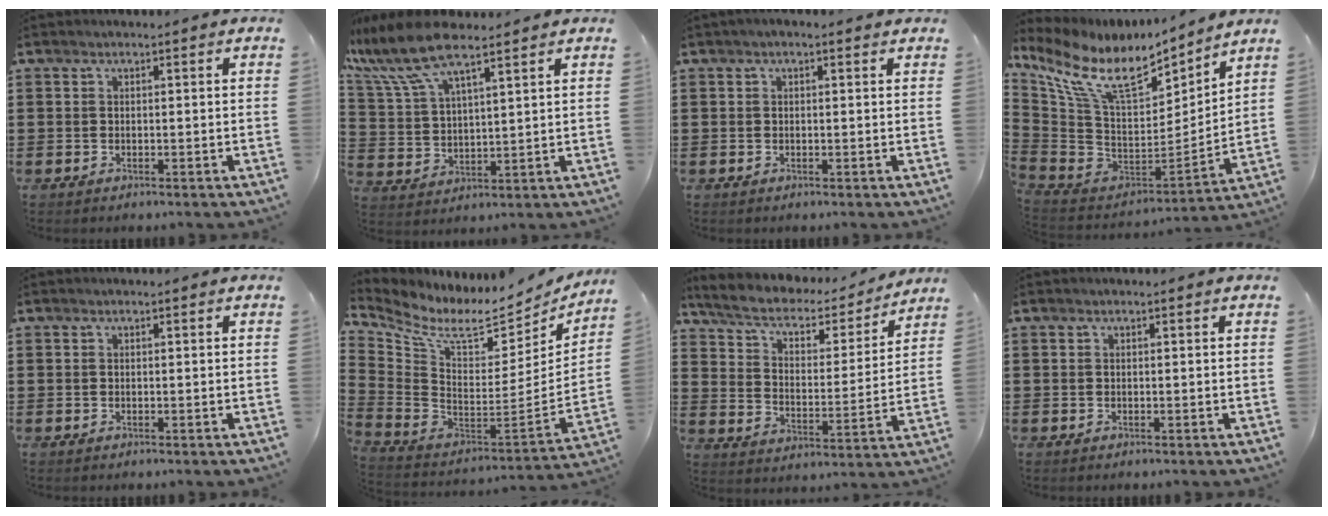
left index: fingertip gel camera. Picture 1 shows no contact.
{"total": 10.3, "force": [7.9, 2.6, 6.1], "torque": [-0.159, -0.029, 0.136]}
{"total": 0.8, "force": [0.2, 0.5, 0.6], "torque": [-0.011, 0.005, 0.003]}
{"total": 12.2, "force": [7.3, 5.2, 8.2], "torque": [-0.201, -0.045, 0.126]}
{"total": 0.0}
{"total": 8.0, "force": [5.5, 3.2, 4.8], "torque": [-0.113, -0.052, 0.093]}
{"total": 5.8, "force": [4.4, 2.3, 3.1], "torque": [-0.080, -0.026, 0.072]}
{"total": 0.0}